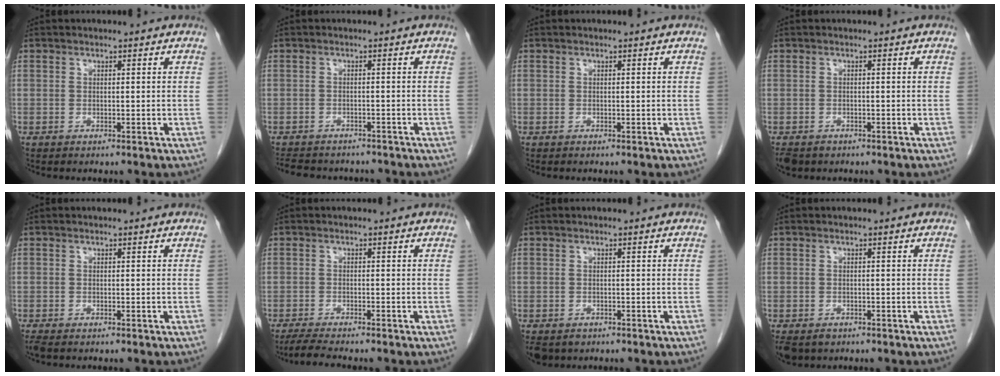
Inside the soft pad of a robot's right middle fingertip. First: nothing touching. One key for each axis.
{"total": 9.3, "fx": -8.3, "fy": 3.2, "fz": 2.8, "tx": -0.059, "ty": -0.001, "tz": -0.106}
{"total": 0.0}
{"total": 4.4, "fx": -3.0, "fy": 2.9, "fz": 1.4, "tx": -0.029, "ty": -0.004, "tz": -0.048}
{"total": 1.6, "fx": -1.3, "fy": 0.5, "fz": 0.8, "tx": -0.019, "ty": -0.007, "tz": -0.022}
{"total": 4.0, "fx": -3.5, "fy": -0.1, "fz": 1.9, "tx": -0.038, "ty": -0.014, "tz": -0.059}
{"total": 6.2, "fx": -3.8, "fy": 4.5, "fz": 2.1, "tx": -0.056, "ty": -0.009, "tz": -0.053}
{"total": 5.7, "fx": -3.6, "fy": 3.9, "fz": 2.1, "tx": -0.052, "ty": -0.008, "tz": -0.054}